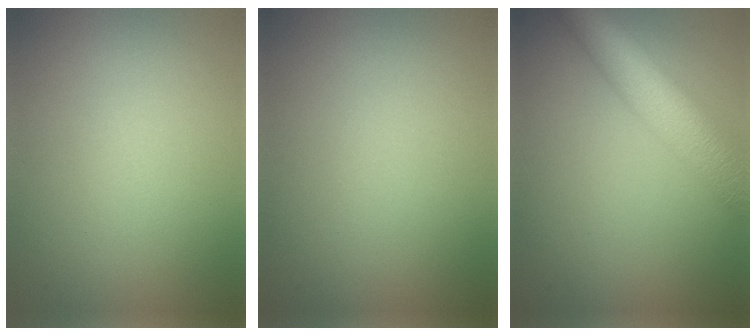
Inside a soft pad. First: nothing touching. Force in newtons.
{"total": 0.0}
{"total": 9.8, "press": 9.8, "slide": 0.4}